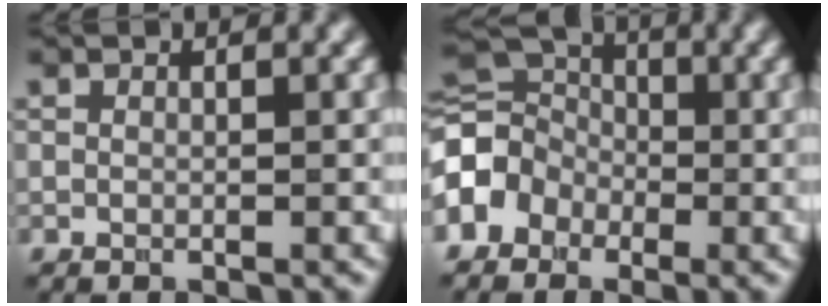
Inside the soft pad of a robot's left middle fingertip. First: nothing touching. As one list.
[{"total": 6.1, "force": [-1.9, 4.9, 3.2], "torque": [-0.049, 0.015, -0.050]}]